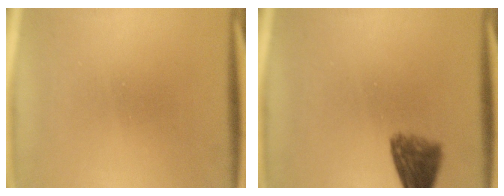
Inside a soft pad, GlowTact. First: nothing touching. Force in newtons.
{"total": 5.8}